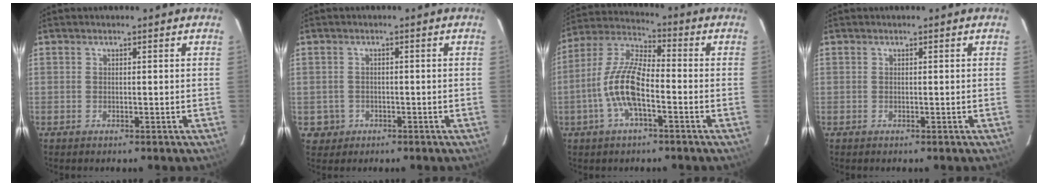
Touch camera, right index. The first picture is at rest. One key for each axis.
{"total": 3.1, "fx": -0.9, "fy": 3.0, "fz": 0.3, "tx": -0.012, "ty": 0.009, "tz": -0.008}
{"total": 11.8, "fx": -3.6, "fy": 4.1, "fz": 10.5, "tx": -0.225, "ty": 0.007, "tz": -0.072}
{"total": 0.0}